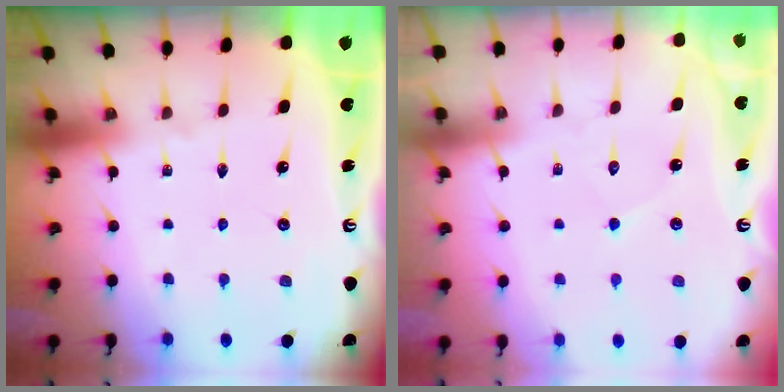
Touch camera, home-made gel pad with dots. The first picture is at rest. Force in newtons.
{"total": 3.9, "press": 3.9, "slide": 0.3}